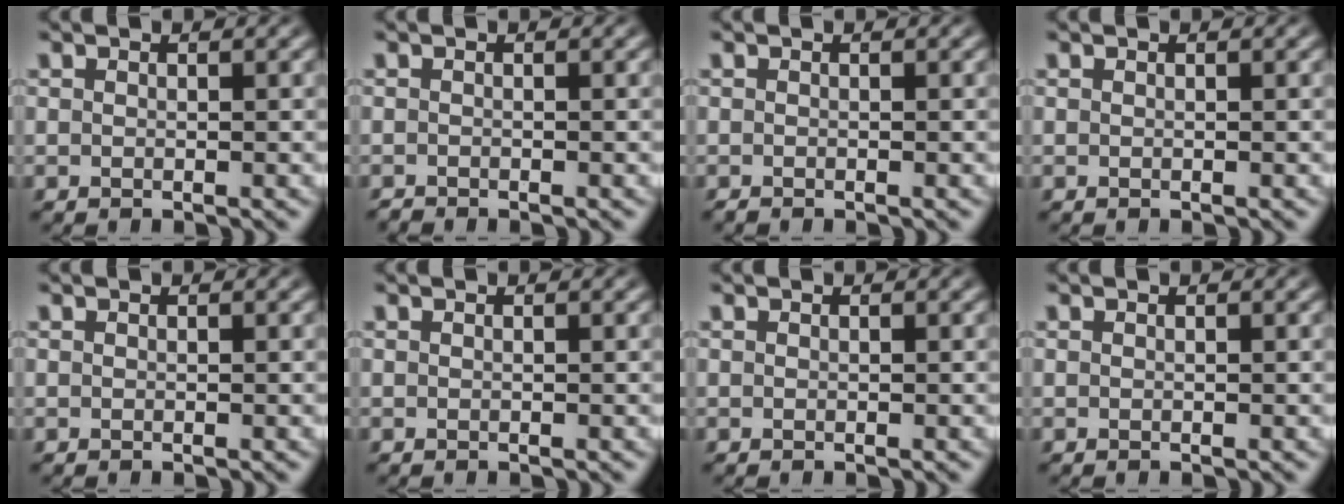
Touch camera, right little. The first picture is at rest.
{"total": 0.8, "force": [-0.7, -0.4, -0.1], "torque": [0.004, -0.010, -0.009]}
{"total": 0.5, "force": [-0.4, -0.3, -0.1], "torque": [0.003, -0.007, -0.006]}
{"total": 0.0}
{"total": 0.0}
{"total": 0.0}
{"total": 0.0}
{"total": 0.0}